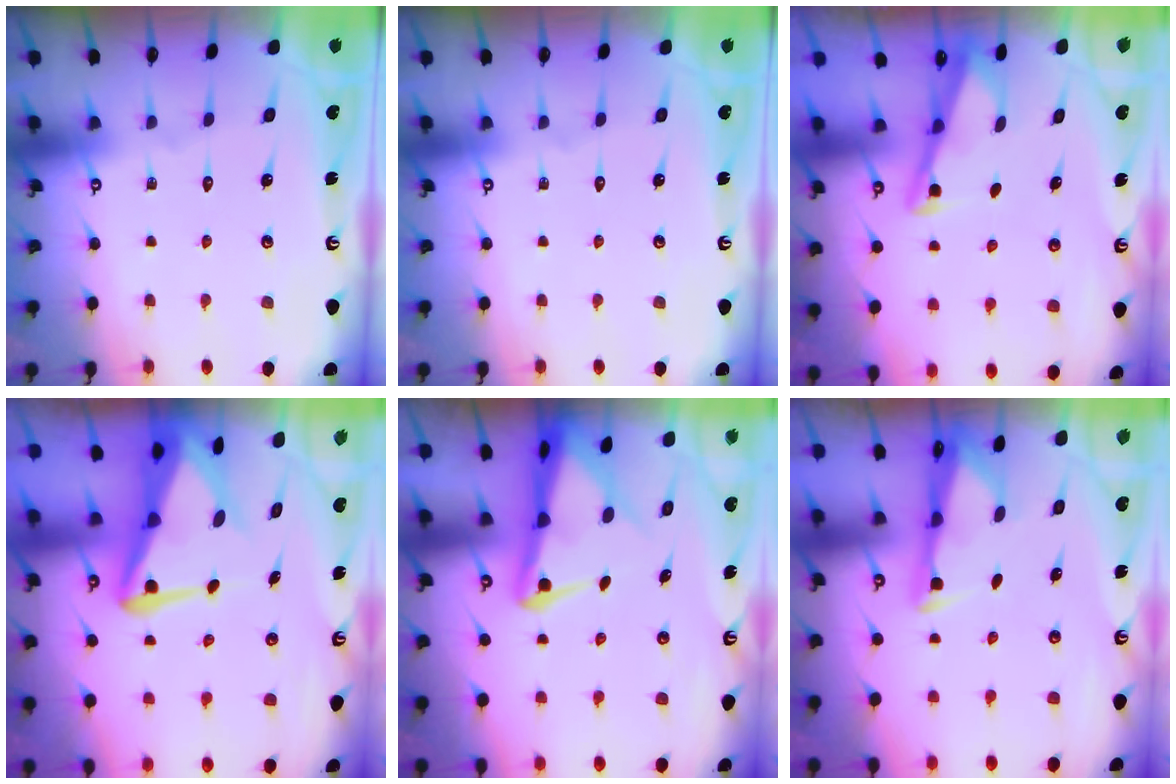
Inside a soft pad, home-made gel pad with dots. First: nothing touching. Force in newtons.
{"total": 0.0}
{"total": 2.8, "press": 2.8, "slide": 0.4}
{"total": 7.6, "press": 7.5, "slide": 1.6}
{"total": 4.3, "press": 4.2, "slide": 0.5}
{"total": 2.8, "press": 2.7, "slide": 0.4}